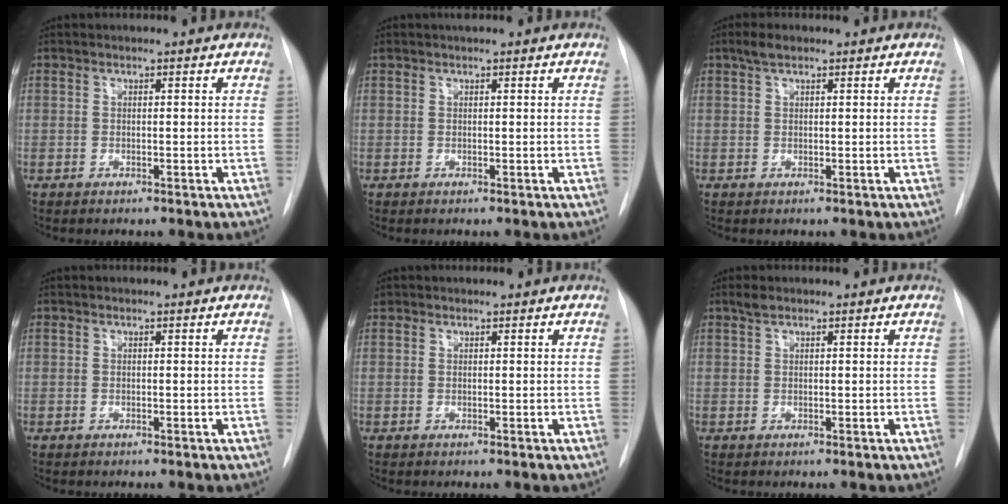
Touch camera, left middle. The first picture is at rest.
{"total": 1.2, "force": [1.0, 0.2, 0.6], "torque": [-0.012, 0.024, 0.019]}
{"total": 1.9, "force": [1.3, 0.8, 1.2], "torque": [-0.025, 0.012, 0.025]}
{"total": 0.0}
{"total": 0.7, "force": [0.5, 0.4, 0.0], "torque": [-0.003, 0.014, 0.010]}
{"total": 1.1, "force": [0.9, 0.3, 0.6], "torque": [-0.014, 0.010, 0.018]}